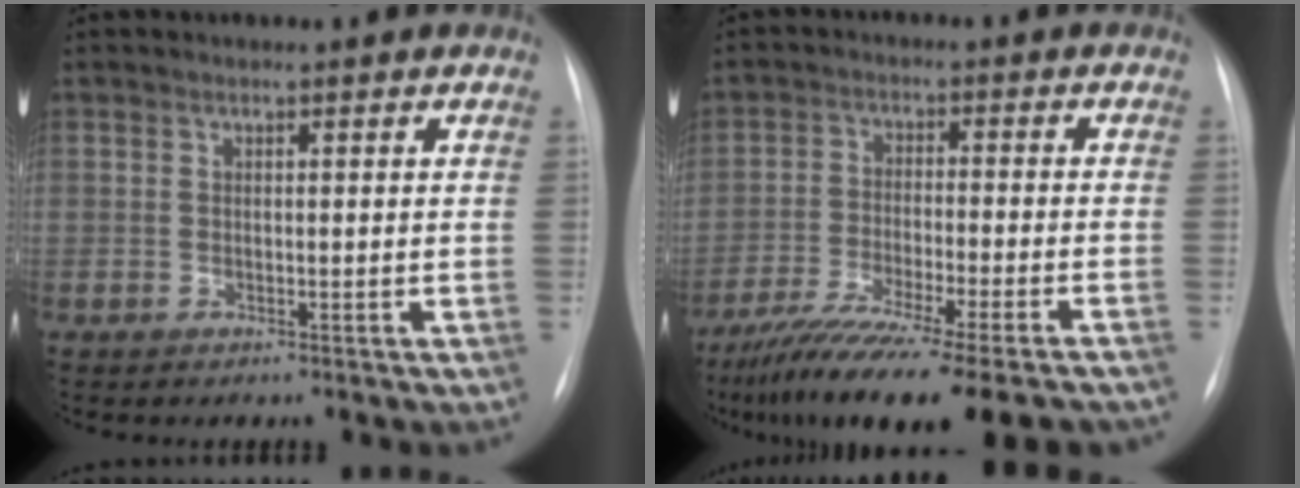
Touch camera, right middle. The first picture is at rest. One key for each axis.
{"total": 19.8, "fx": -15.9, "fy": 1.6, "fz": 11.7, "tx": -0.159, "ty": -0.035, "tz": -0.245}